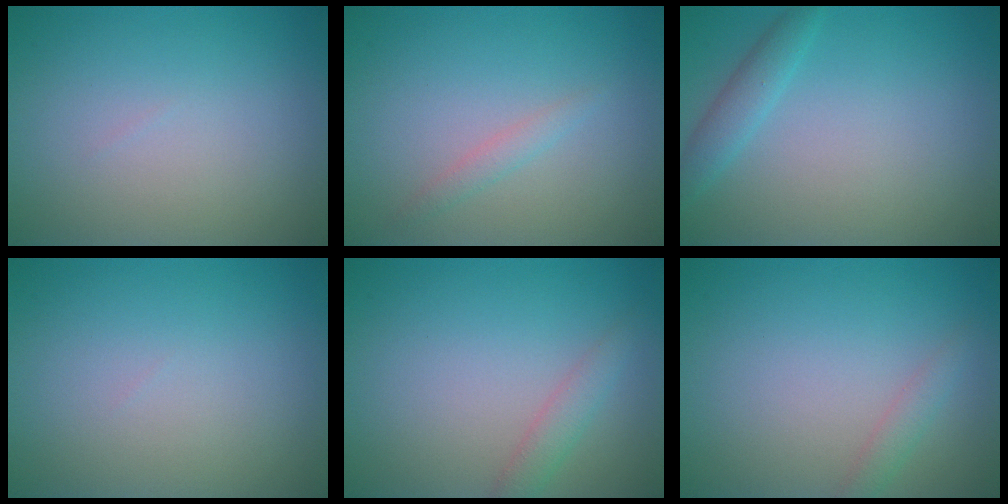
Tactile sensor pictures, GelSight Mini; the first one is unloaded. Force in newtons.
{"total": 1.1, "press": 1.1, "slide": 0.2}
{"total": 1.9, "press": 1.9, "slide": 0.1}
{"total": 0.0}
{"total": 1.7, "press": 1.7, "slide": 0.0}
{"total": 1.3, "press": 1.3, "slide": 0.0}